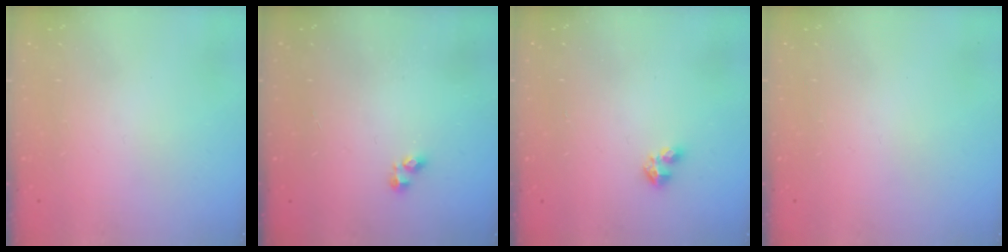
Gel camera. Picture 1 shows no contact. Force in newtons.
{"total": 2.8, "press": 2.7, "slide": 0.5}
{"total": 2.9, "press": 2.8, "slide": 0.6}
{"total": 0.0}